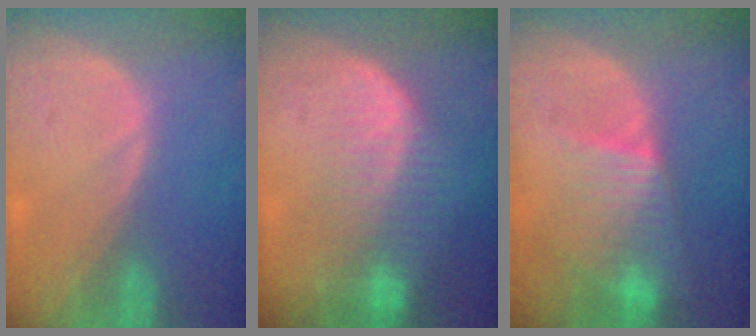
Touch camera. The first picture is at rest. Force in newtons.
{"total": 7.8, "press": 6.9, "slide": 3.7}
{"total": 6.5, "press": 6.4, "slide": 1.1}